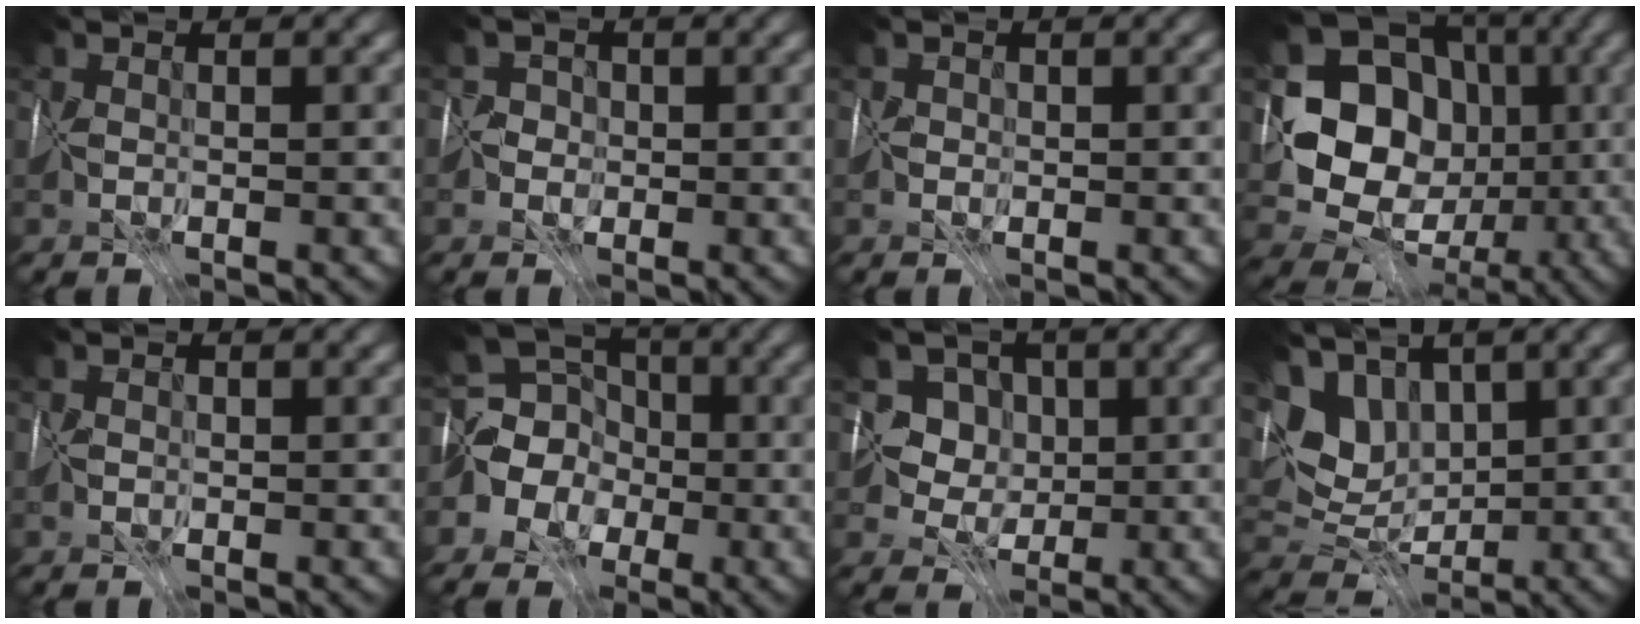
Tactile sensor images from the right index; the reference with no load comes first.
{"total": 1.5, "force": [-0.5, 1.4, -0.4], "torque": [0.032, 0.022, -0.032]}
{"total": 0.6, "force": [-0.1, 0.5, -0.4], "torque": [0.019, 0.010, -0.009]}
{"total": 9.4, "force": [-0.2, 7.8, 5.2], "torque": [-0.075, -0.009, -0.021]}
{"total": 0.7, "force": [-0.3, 0.6, 0.2], "torque": [-0.003, 0.002, -0.007]}
{"total": 6.4, "force": [-1.7, 6.0, 1.7], "torque": [-0.018, 0.010, -0.066]}
{"total": 4.7, "force": [2.0, 3.9, 1.7], "torque": [0.001, 0.014, 0.007]}
{"total": 4.5, "force": [2.5, 3.3, 1.9], "torque": [-0.038, 0.004, 0.040]}